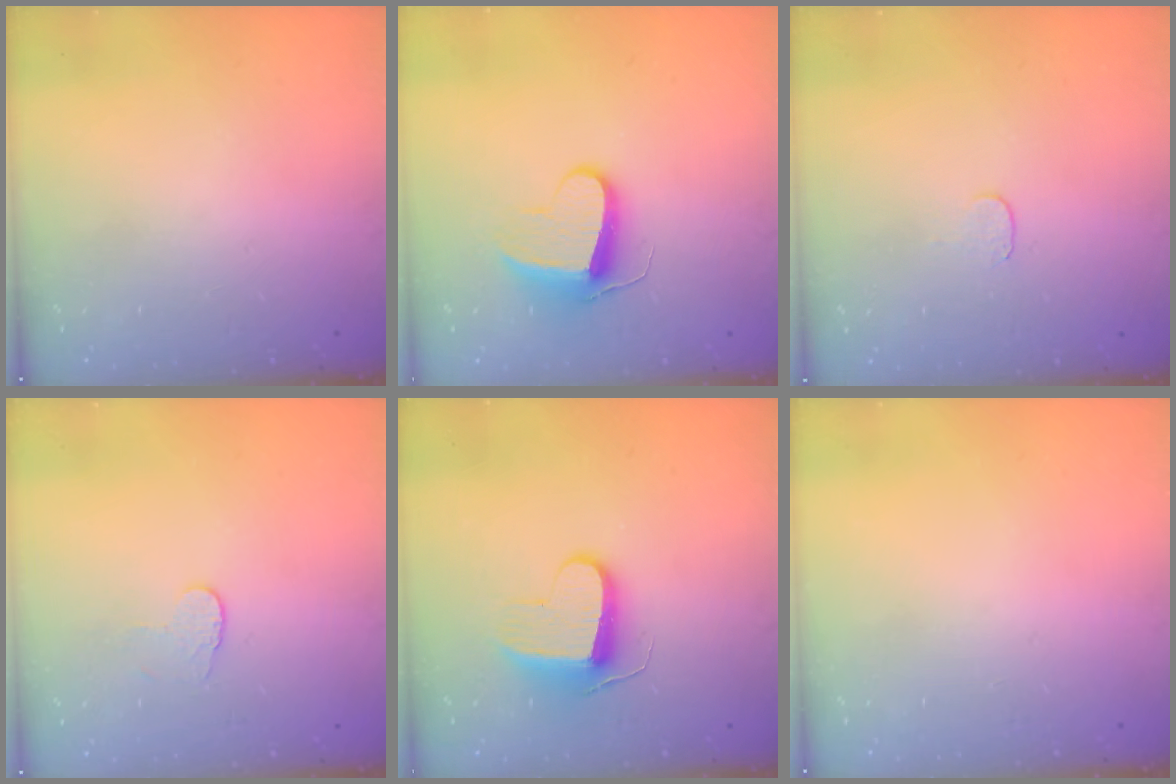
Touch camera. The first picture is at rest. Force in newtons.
{"total": 10.7, "press": 10.7, "slide": 0.7}
{"total": 3.7, "press": 3.7, "slide": 0.4}
{"total": 3.7, "press": 3.7, "slide": 0.3}
{"total": 9.6, "press": 9.6, "slide": 0.2}
{"total": 0.0}